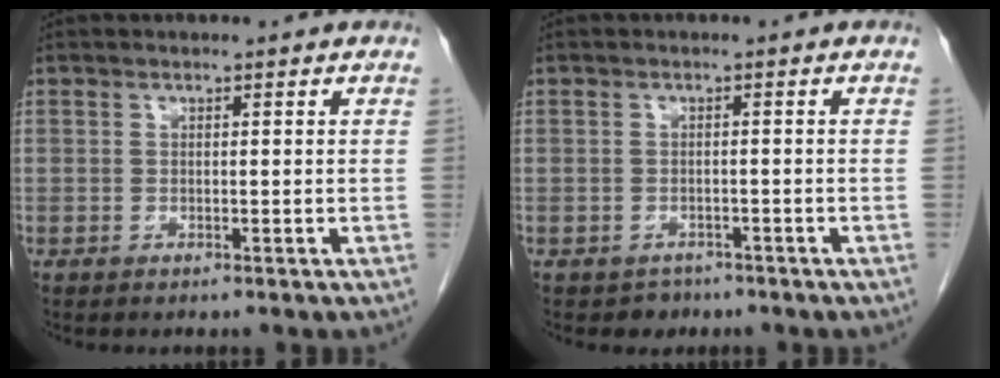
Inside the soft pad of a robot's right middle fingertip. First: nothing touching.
{"total": 1.9, "force": [-1.4, 1.3, -0.1], "torque": [-0.011, 0.003, -0.019]}